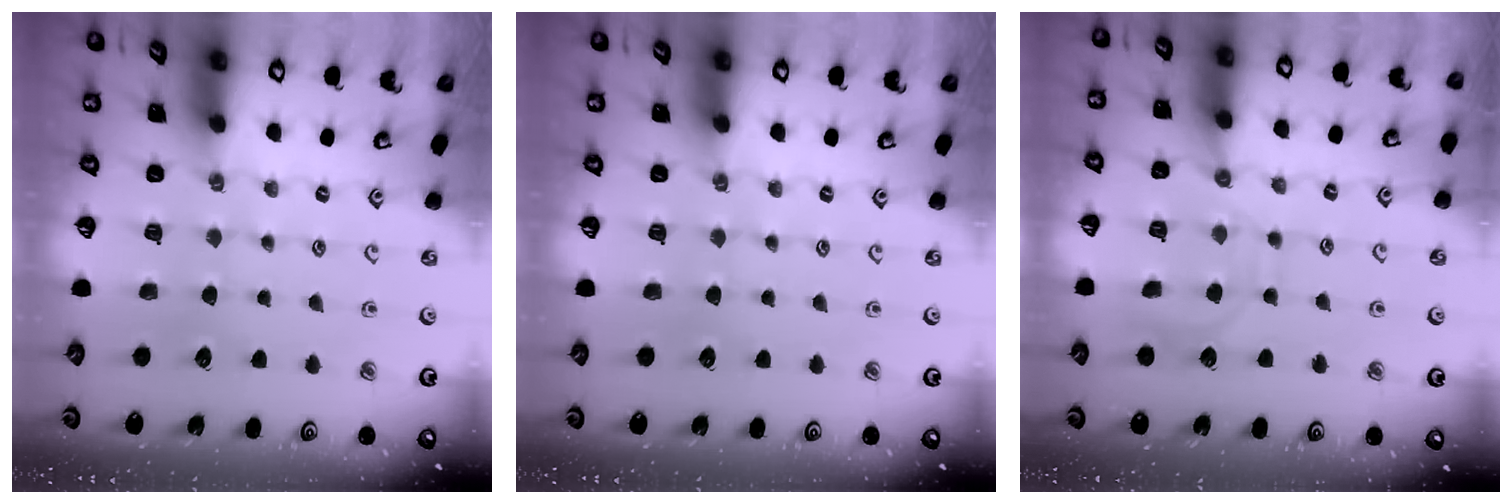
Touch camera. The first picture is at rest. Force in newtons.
{"total": 0.0}
{"total": 8.5, "press": 8.5, "slide": 0.7}